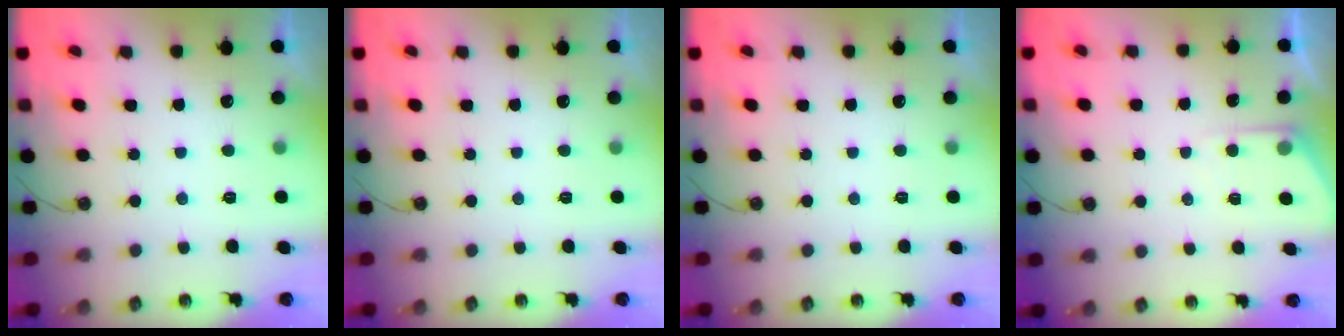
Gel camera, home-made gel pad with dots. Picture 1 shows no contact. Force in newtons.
{"total": 0.0}
{"total": 0.0}
{"total": 4.6, "press": 4.6, "slide": 0.5}